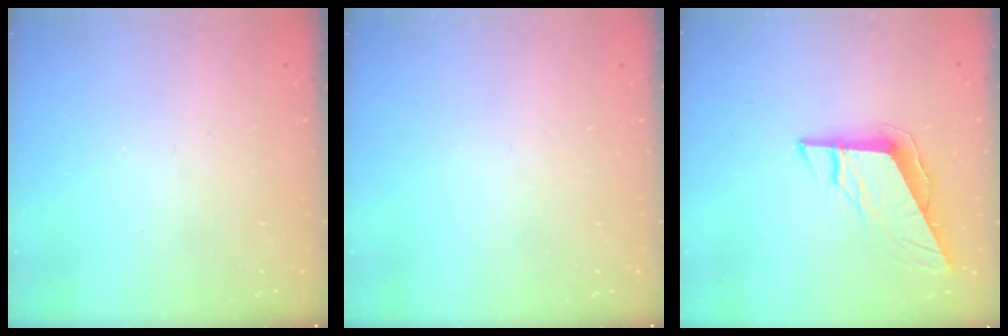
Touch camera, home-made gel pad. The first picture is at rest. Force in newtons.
{"total": 0.0}
{"total": 9.1, "press": 9.1, "slide": 0.3}